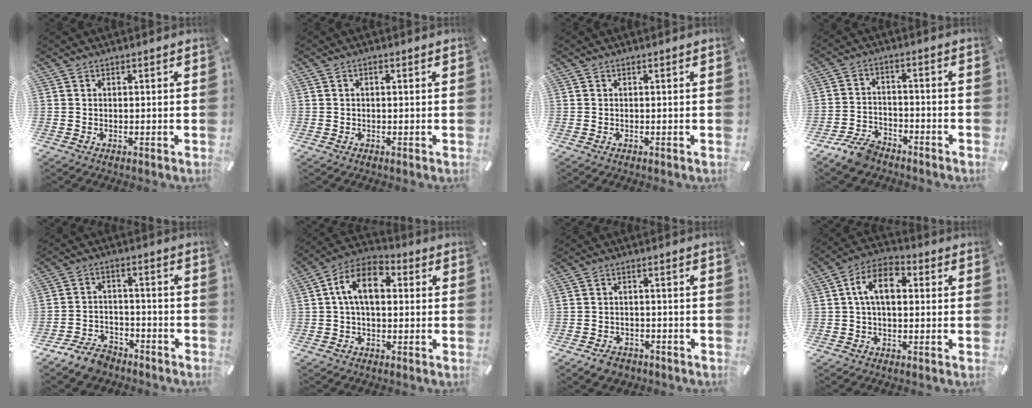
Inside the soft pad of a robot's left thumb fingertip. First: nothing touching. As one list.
[{"total": 0.8, "force": [0.0, 0.4, 0.7], "torque": [-0.013, 0.003, -0.001]}, {"total": 0.0}, {"total": 7.6, "force": [-6.1, 3.6, 2.8], "torque": [-0.056, 0.033, -0.115]}, {"total": 7.3, "force": [-5.9, 3.5, 2.3], "torque": [-0.043, 0.036, -0.112]}, {"total": 10.6, "force": [1.4, 6.5, 8.3], "torque": [-0.167, 0.012, 0.023]}, {"total": 3.4, "force": [-2.4, 2.2, 0.9], "torque": [-0.012, 0.015, -0.046]}, {"total": 9.3, "force": [1.1, 5.5, 7.4], "torque": [-0.136, 0.015, 0.021]}]